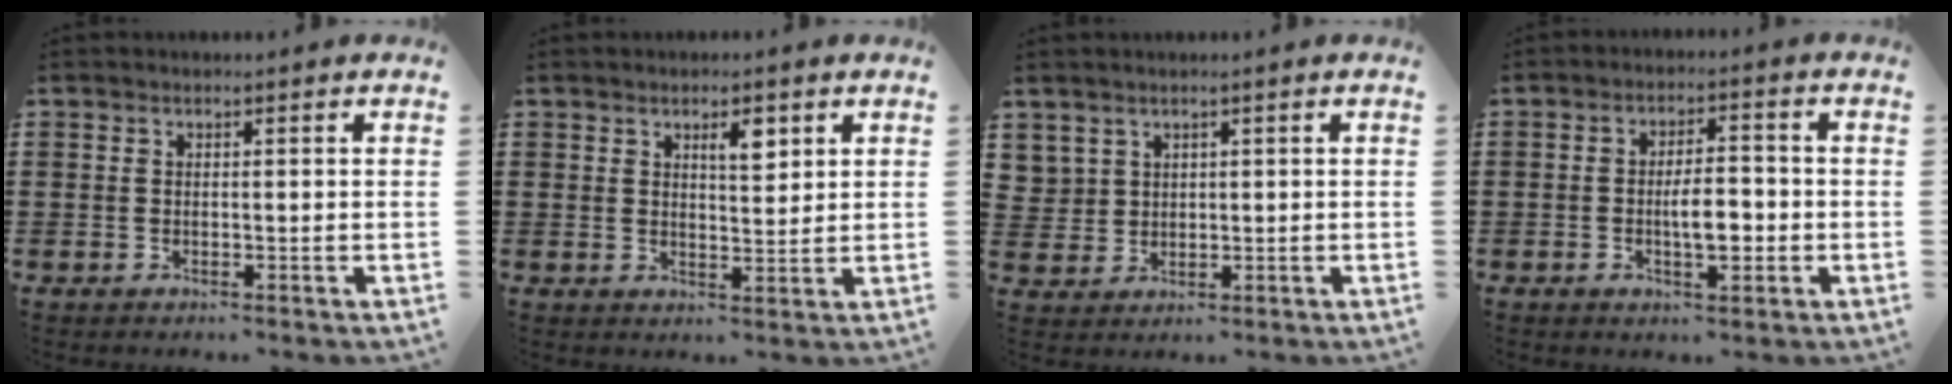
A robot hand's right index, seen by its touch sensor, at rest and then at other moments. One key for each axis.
{"total": 3.8, "fx": 2.0, "fy": 1.4, "fz": 2.9, "tx": -0.045, "ty": 0.001, "tz": 0.030}
{"total": 2.6, "fx": 1.6, "fy": 2.0, "fz": 0.1, "tx": -0.014, "ty": 0.009, "tz": 0.032}
{"total": 5.2, "fx": -1.1, "fy": 2.0, "fz": 4.7, "tx": -0.074, "ty": 0.002, "tz": -0.023}